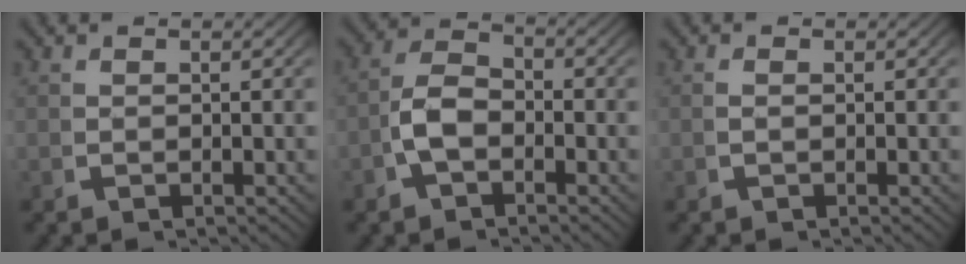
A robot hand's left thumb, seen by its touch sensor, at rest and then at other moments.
{"total": 4.5, "force": [-1.0, 3.4, 2.8], "torque": [-0.056, -0.007, -0.022]}
{"total": 0.0}